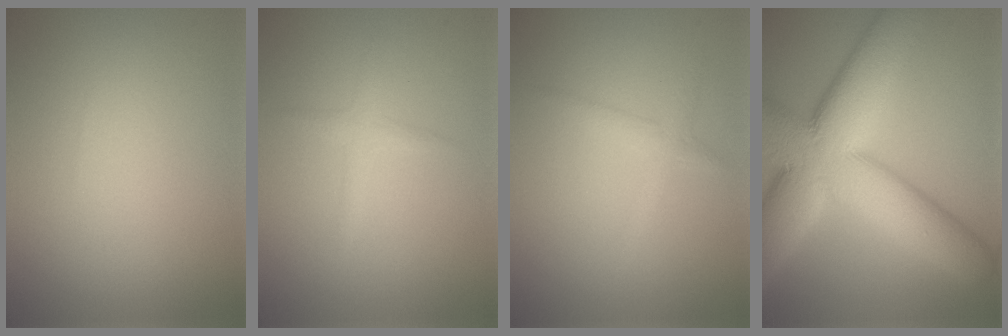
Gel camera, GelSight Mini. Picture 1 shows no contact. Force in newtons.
{"total": 1.3, "press": 1.3, "slide": 0.0}
{"total": 1.7, "press": 1.7, "slide": 0.0}
{"total": 15.3, "press": 15.3, "slide": 1.1}